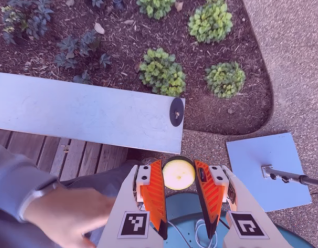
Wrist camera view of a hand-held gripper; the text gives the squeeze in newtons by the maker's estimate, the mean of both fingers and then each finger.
{"total": 10.2, "left": 11.1, "right": 9.3}